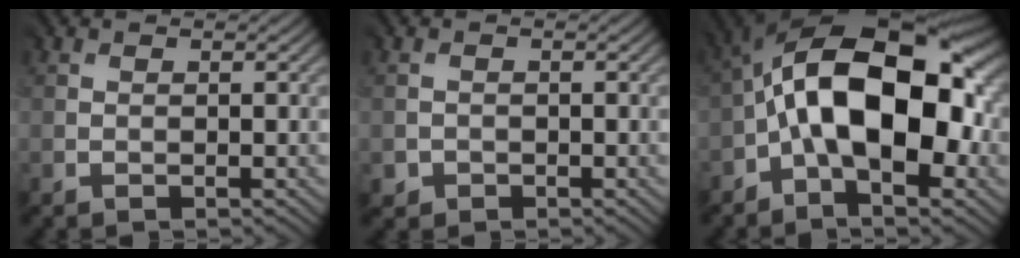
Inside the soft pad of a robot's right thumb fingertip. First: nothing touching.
{"total": 1.0, "force": [-0.4, 0.9, 0.0], "torque": [0.001, -0.004, -0.006]}
{"total": 17.6, "force": [-0.9, 9.0, 15.1], "torque": [-0.248, 0.037, -0.029]}